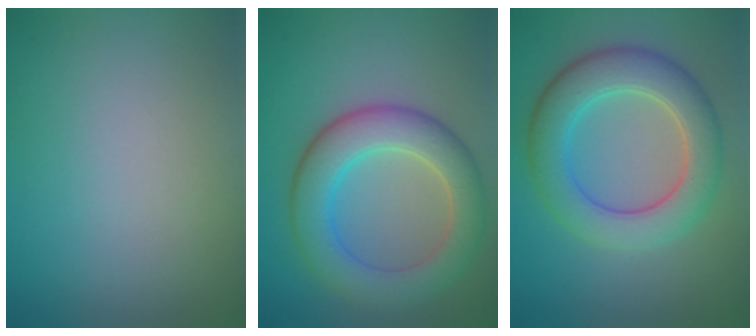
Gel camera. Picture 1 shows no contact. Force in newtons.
{"total": 6.6, "press": 6.6, "slide": 0.1}
{"total": 6.5, "press": 6.5, "slide": 0.4}